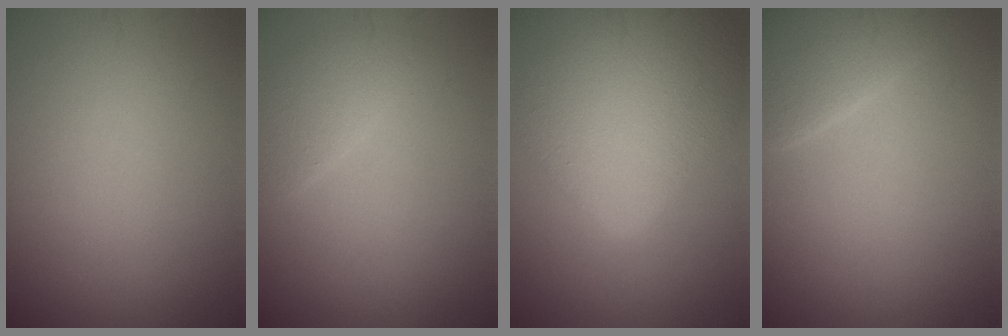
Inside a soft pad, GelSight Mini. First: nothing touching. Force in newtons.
{"total": 2.0, "press": 2.0, "slide": 0.2}
{"total": 11.1, "press": 11.1, "slide": 0.5}
{"total": 3.1, "press": 3.1, "slide": 0.1}